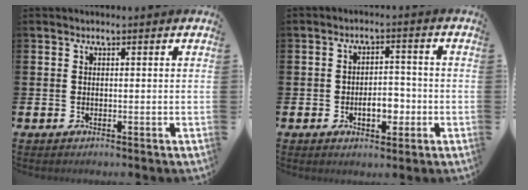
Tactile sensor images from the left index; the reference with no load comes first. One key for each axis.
{"total": 4.3, "fx": -1.3, "fy": 2.7, "fz": 3.2, "tx": -0.045, "ty": 0.001, "tz": -0.029}